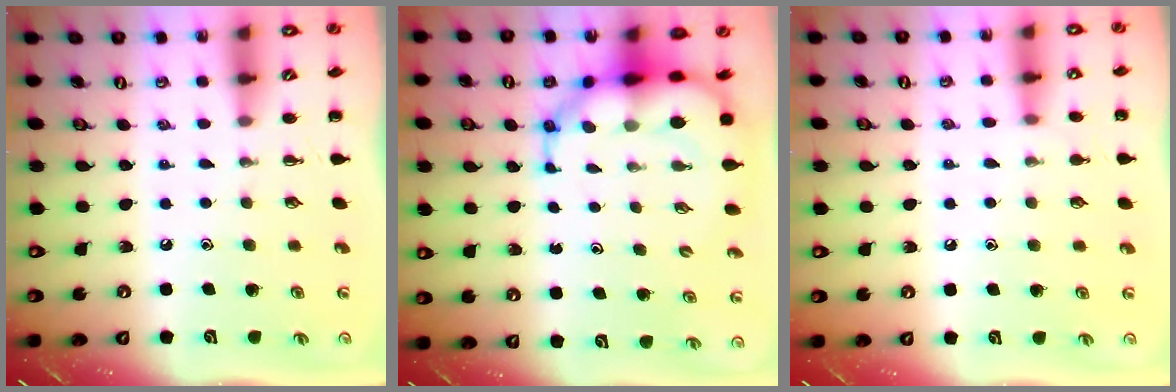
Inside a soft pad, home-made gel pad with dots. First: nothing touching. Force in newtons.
{"total": 9.2, "press": 8.7, "slide": 3.0}
{"total": 4.4, "press": 4.1, "slide": 1.6}